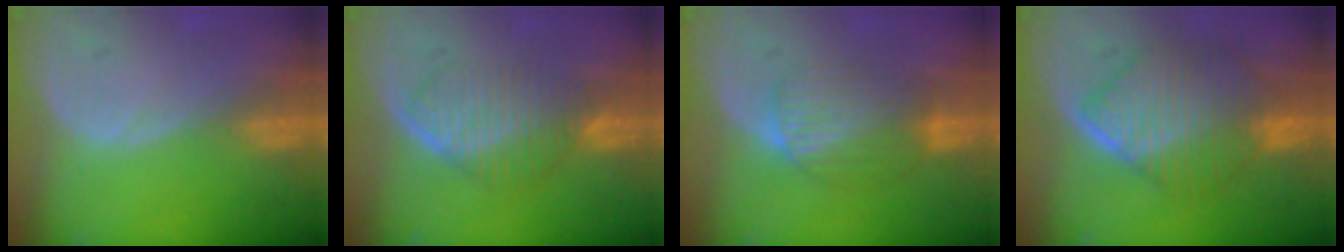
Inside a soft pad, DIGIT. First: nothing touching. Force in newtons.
{"total": 6.3, "press": 6.2, "slide": 1.2}
{"total": 6.4, "press": 6.3, "slide": 1.1}
{"total": 10.6, "press": 10.5, "slide": 0.9}